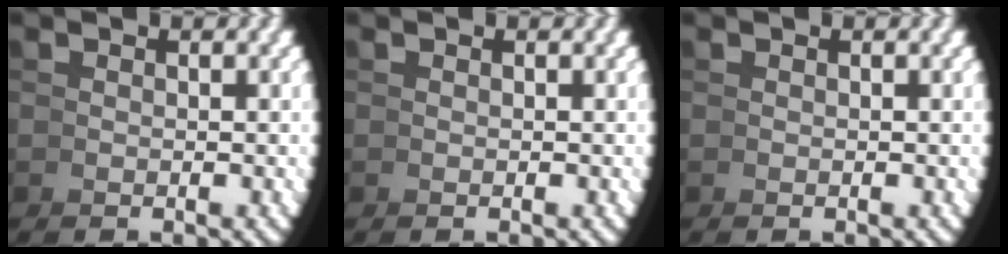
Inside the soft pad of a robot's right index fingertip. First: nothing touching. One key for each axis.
{"total": 0.0}
{"total": 0.0}